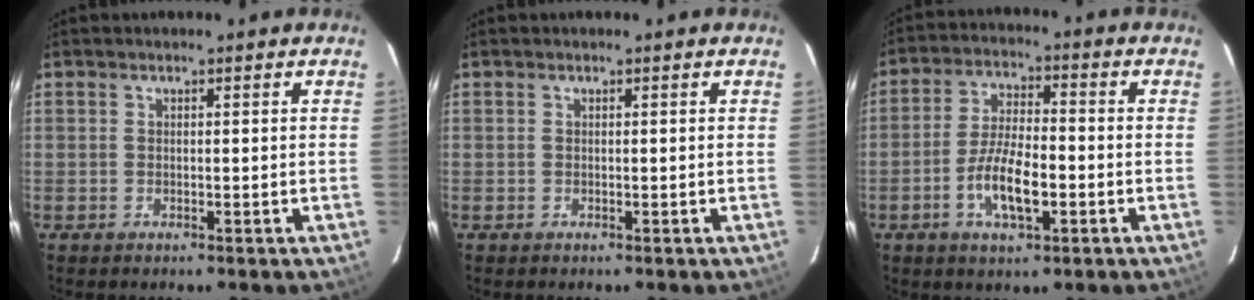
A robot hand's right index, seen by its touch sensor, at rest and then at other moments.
{"total": 0.0}
{"total": 9.2, "force": [-3.2, 3.1, 8.1], "torque": [-0.162, -0.001, -0.057]}